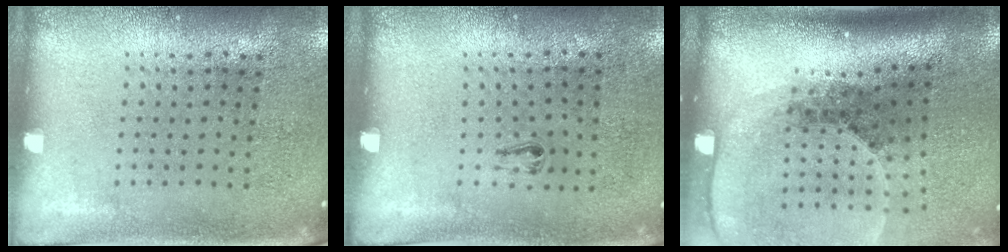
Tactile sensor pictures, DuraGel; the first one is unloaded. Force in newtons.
{"total": 0.5, "press": 0.3, "slide": 0.5}
{"total": 2.7, "press": 1.9, "slide": 2.0}